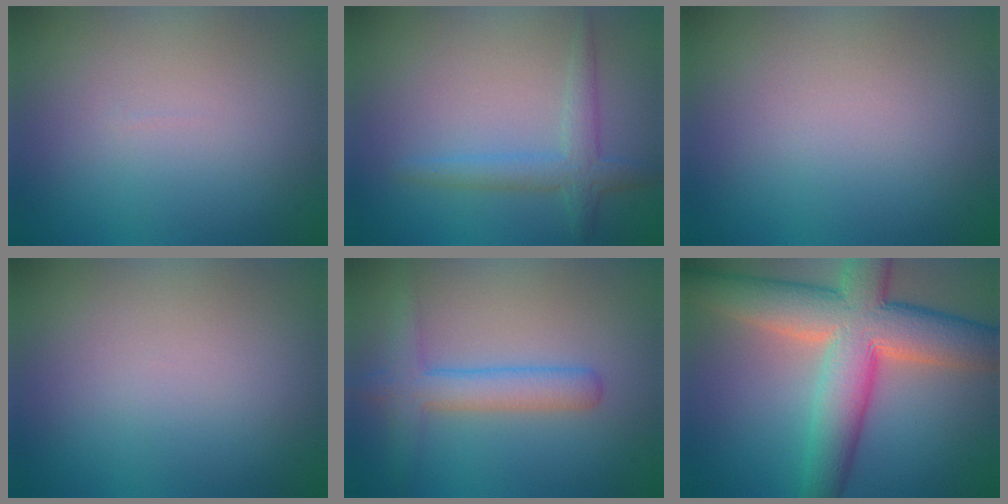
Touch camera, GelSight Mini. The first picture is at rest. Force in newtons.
{"total": 2.6, "press": 2.6, "slide": 0.1}
{"total": 0.0}
{"total": 0.0}
{"total": 3.7, "press": 3.7, "slide": 0.2}
{"total": 10.9, "press": 10.9, "slide": 0.9}